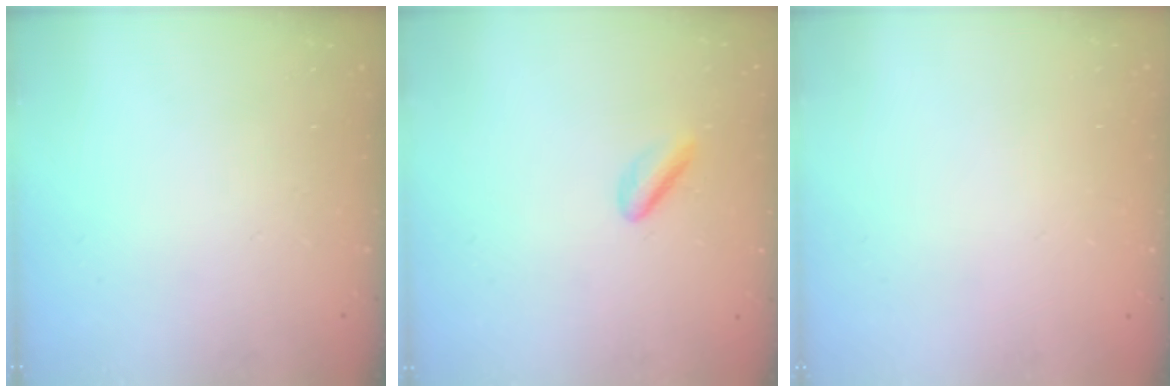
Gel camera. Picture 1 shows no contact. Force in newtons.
{"total": 2.9, "press": 2.8, "slide": 0.8}
{"total": 2.0, "press": 2.0, "slide": 0.1}